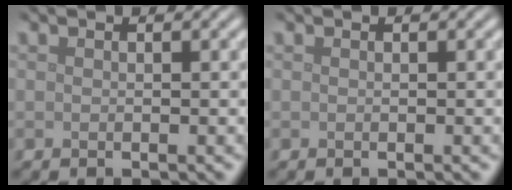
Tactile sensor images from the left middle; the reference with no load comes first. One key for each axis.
{"total": 0.0}